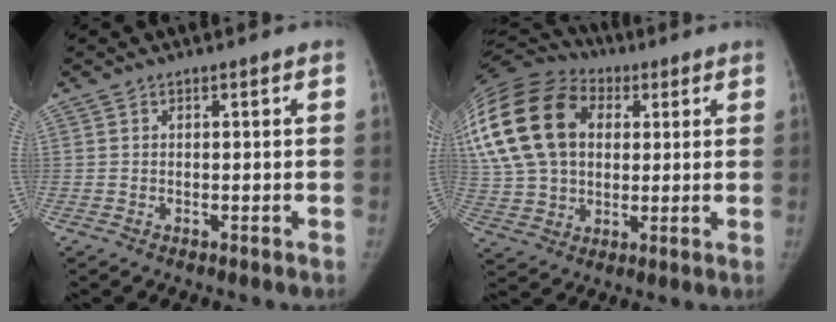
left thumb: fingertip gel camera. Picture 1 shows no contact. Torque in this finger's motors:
{"motor_torque": [1.87, 2.00, 2.53, -0.24, 0.77]}